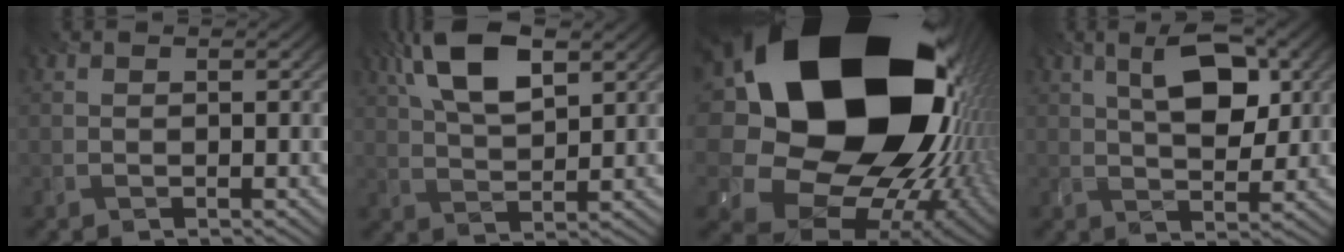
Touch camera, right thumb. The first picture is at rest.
{"total": 9.8, "force": [4.7, 3.7, 7.8], "torque": [-0.169, 0.021, 0.091]}
{"total": 24.2, "force": [7.0, 17.7, 15.0], "torque": [-0.336, -0.034, 0.147]}
{"total": 7.1, "force": [2.4, 2.8, 6.1], "torque": [-0.103, 0.010, 0.036]}